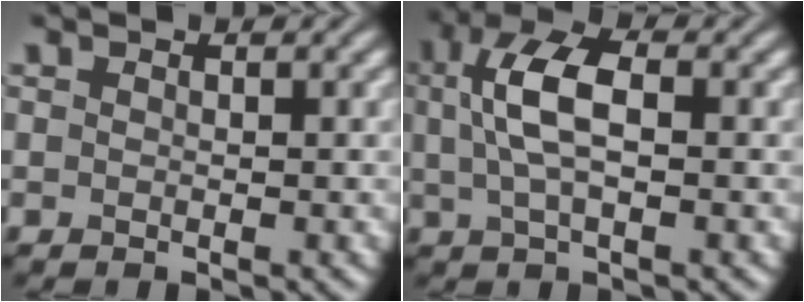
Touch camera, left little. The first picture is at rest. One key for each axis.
{"total": 5.5, "fx": 0.9, "fy": 2.4, "fz": 4.8, "tx": -0.103, "ty": 0.012, "tz": 0.012}